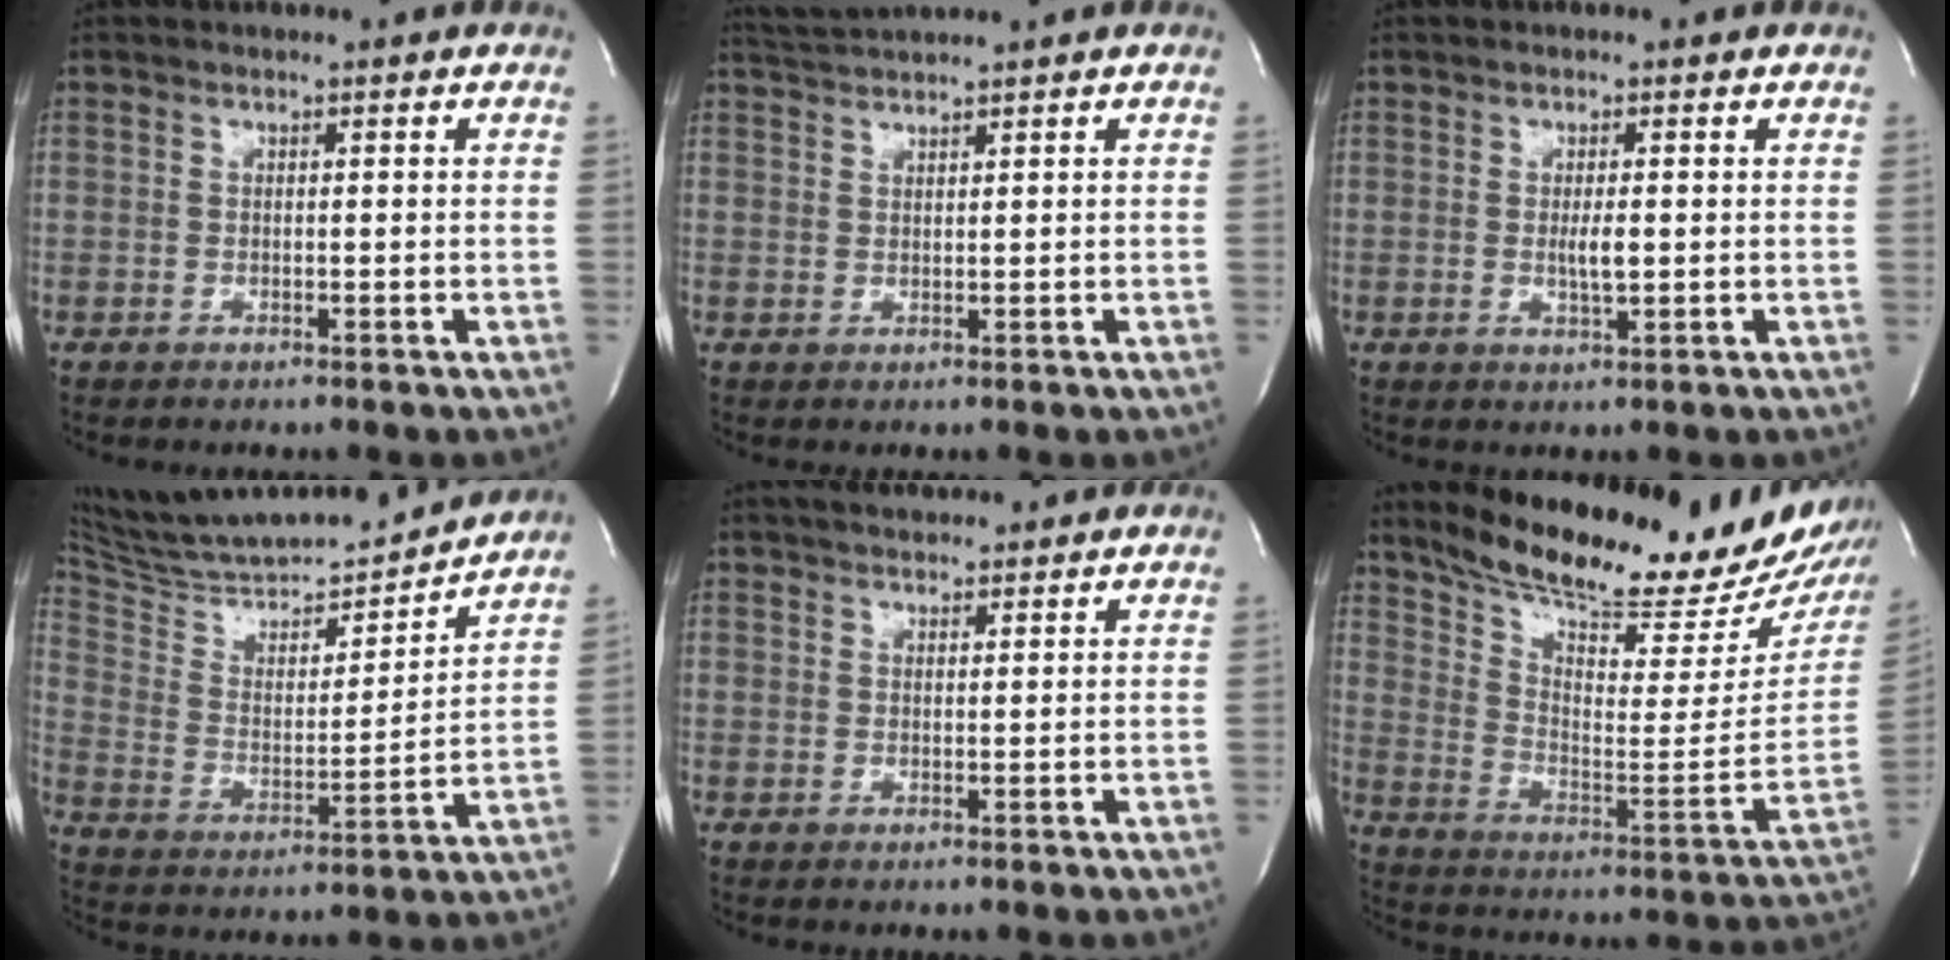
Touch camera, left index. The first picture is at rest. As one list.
[{"total": 3.0, "force": [2.8, -1.1, 0.3], "torque": [-0.009, 0.009, 0.062]}, {"total": 2.4, "force": [0.0, 0.4, 2.4], "torque": [-0.047, -0.004, 0.002]}, {"total": 21.7, "force": [20.3, 2.2, 7.2], "torque": [-0.120, -0.015, 0.323]}, {"total": 4.6, "force": [4.0, 1.3, 1.7], "torque": [-0.022, 0.026, 0.064]}, {"total": 26.3, "force": [23.2, 4.2, 11.7], "torque": [-0.192, -0.082, 0.319]}]